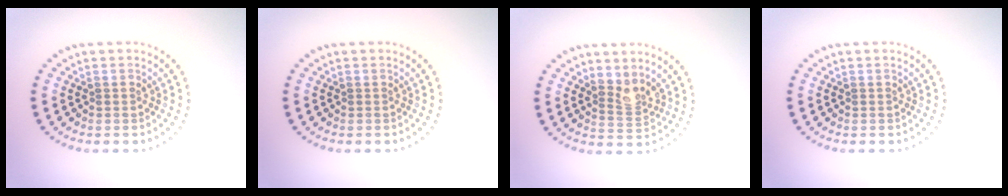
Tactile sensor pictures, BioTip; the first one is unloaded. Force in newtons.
{"total": 0.0}
{"total": 2.0, "press": 1.6, "slide": 1.3}
{"total": 0.0}